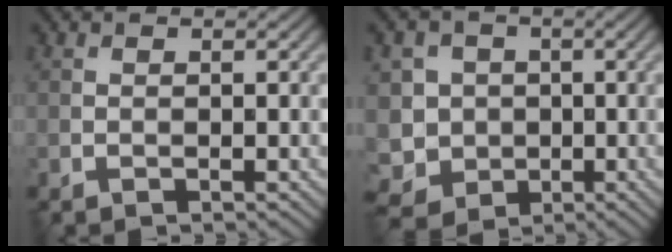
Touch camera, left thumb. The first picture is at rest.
{"total": 6.2, "force": [-0.6, 5.9, 1.9], "torque": [-0.058, -0.011, -0.033]}